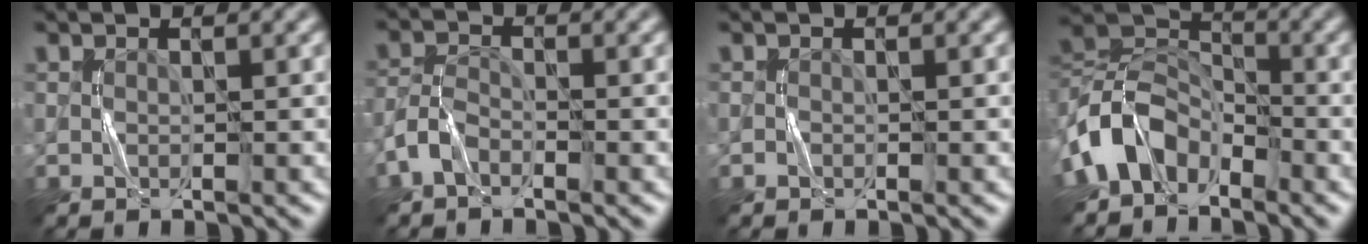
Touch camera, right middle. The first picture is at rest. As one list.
[{"total": 2.2, "force": [-1.5, 1.0, 1.2], "torque": [-0.025, 0.005, -0.040]}, {"total": 0.0}, {"total": 6.7, "force": [-3.6, 4.4, 3.4], "torque": [-0.063, 0.006, -0.088]}]